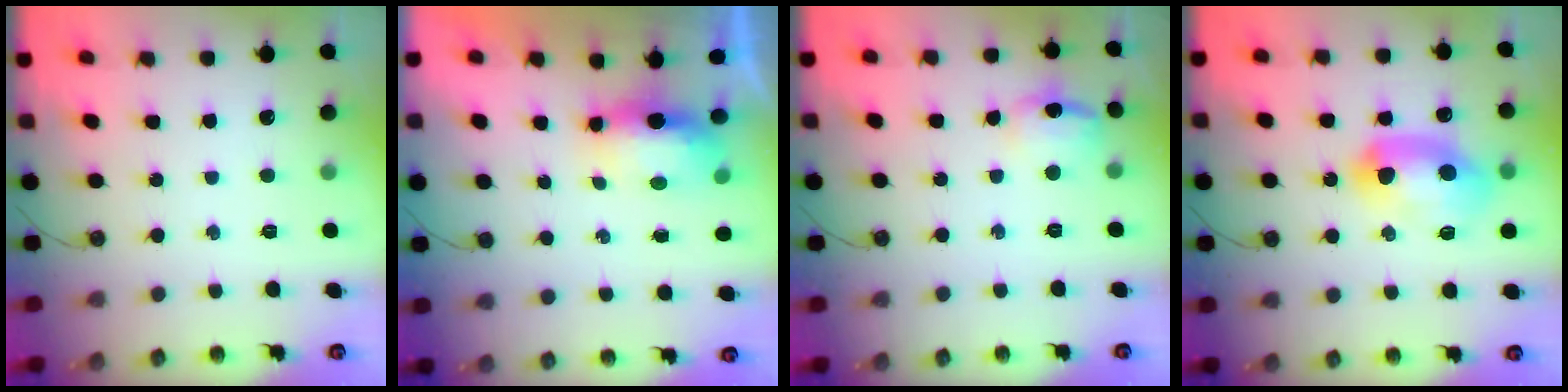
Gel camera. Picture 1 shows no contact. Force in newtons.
{"total": 9.7, "press": 7.7, "slide": 6.0}
{"total": 10.1, "press": 10.0, "slide": 0.8}
{"total": 14.8, "press": 14.8, "slide": 0.8}